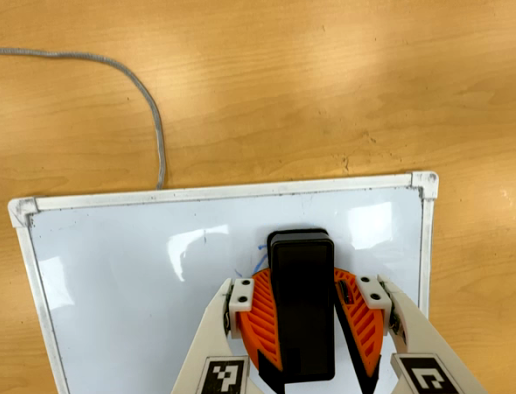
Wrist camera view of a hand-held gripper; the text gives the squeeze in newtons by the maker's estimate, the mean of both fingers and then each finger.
{"total": 16.9, "left": 19.3, "right": 14.6}